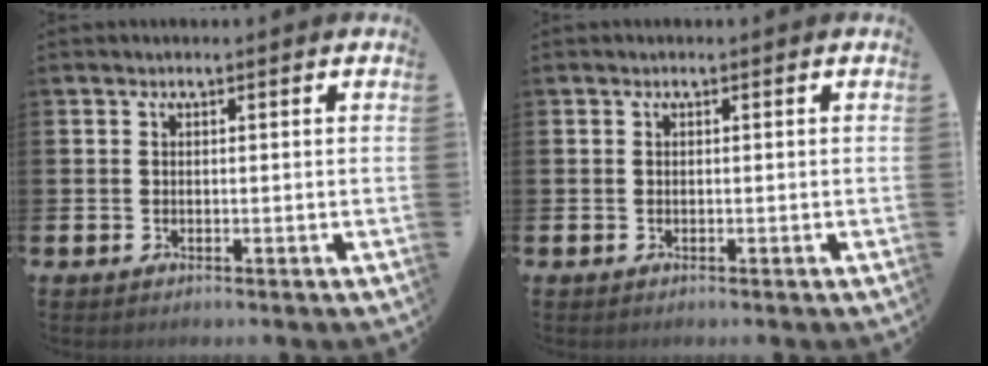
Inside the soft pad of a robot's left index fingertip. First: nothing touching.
{"total": 0.0}